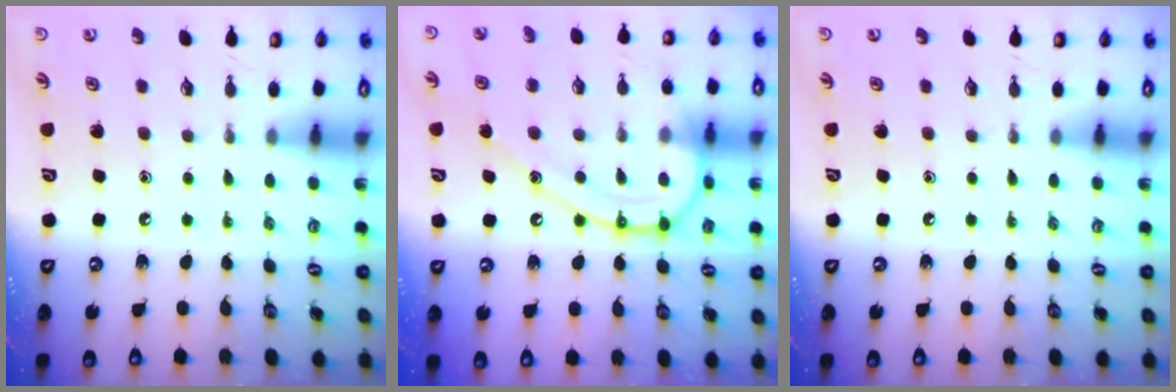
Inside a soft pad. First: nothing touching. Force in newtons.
{"total": 15.6, "press": 15.5, "slide": 1.6}
{"total": 0.0}